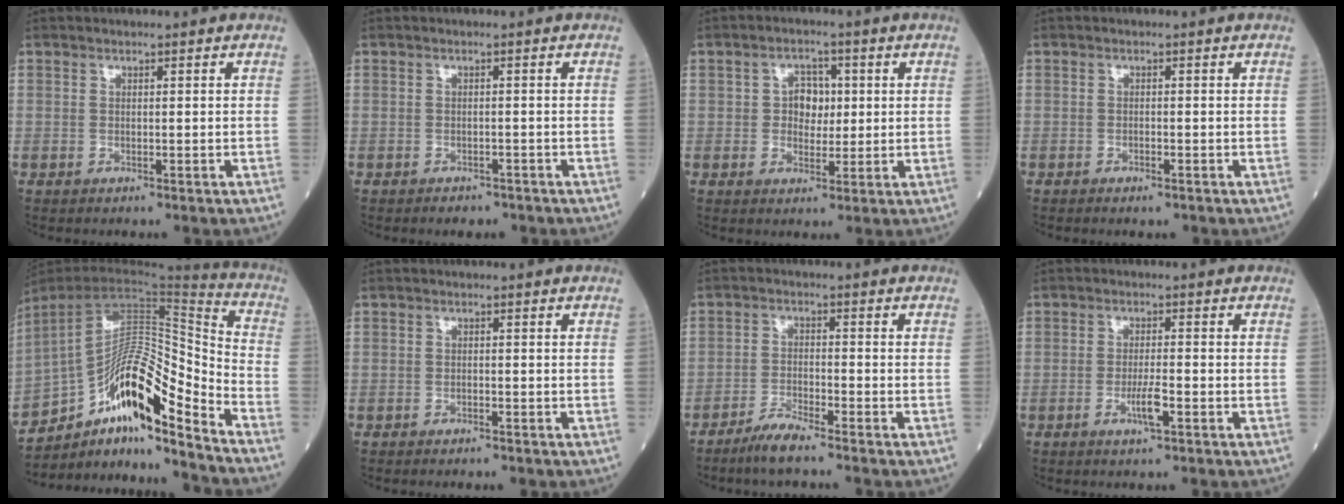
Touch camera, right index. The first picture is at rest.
{"total": 2.9, "force": [-2.4, 1.3, 0.9], "torque": [-0.014, 0.001, -0.026]}
{"total": 4.4, "force": [0.5, 3.2, 3.0], "torque": [-0.042, 0.011, 0.009]}
{"total": 1.5, "force": [-1.1, 0.4, 1.0], "torque": [-0.016, -0.001, -0.012]}
{"total": 18.6, "force": [-12.8, 2.6, 13.2], "torque": [-0.217, 0.028, -0.219]}
{"total": 1.2, "force": [-1.0, 0.3, 0.7], "torque": [-0.013, -0.001, -0.012]}
{"total": 4.1, "force": [-3.6, -0.2, 2.1], "torque": [-0.045, -0.012, -0.074]}
{"total": 3.2, "force": [-1.4, 0.2, 2.9], "torque": [-0.057, -0.002, -0.025]}